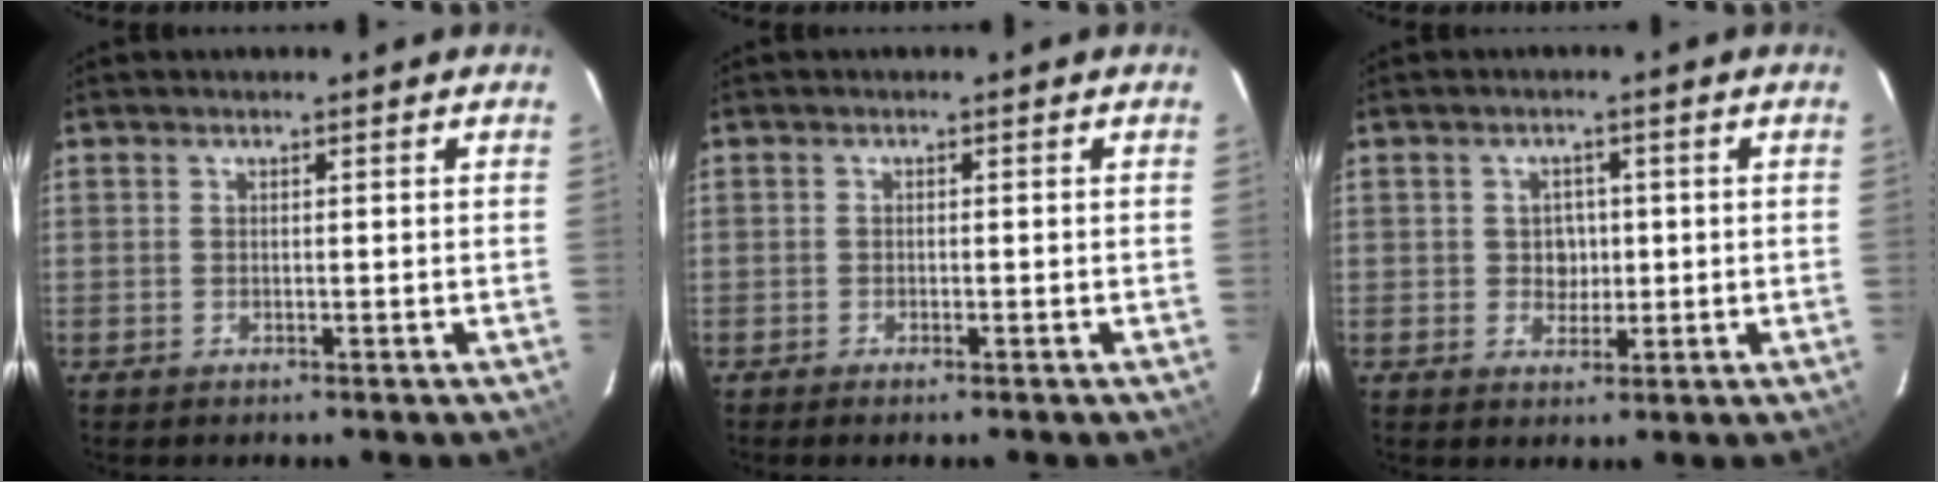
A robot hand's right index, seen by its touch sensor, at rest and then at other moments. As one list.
[{"total": 0.9, "force": [-0.7, 0.1, 0.5], "torque": [-0.012, 0.000, -0.013]}, {"total": 3.3, "force": [0.1, 3.1, 1.2], "torque": [-0.019, 0.008, 0.004]}]